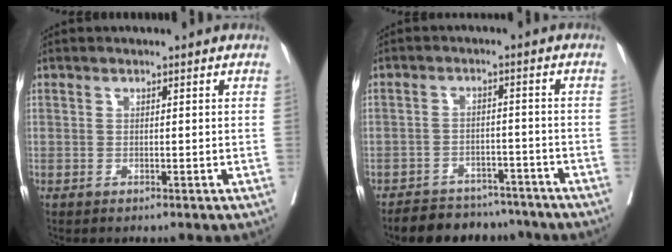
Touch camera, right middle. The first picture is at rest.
{"total": 10.2, "force": [-9.1, 4.2, 1.9], "torque": [-0.017, 0.012, -0.120]}